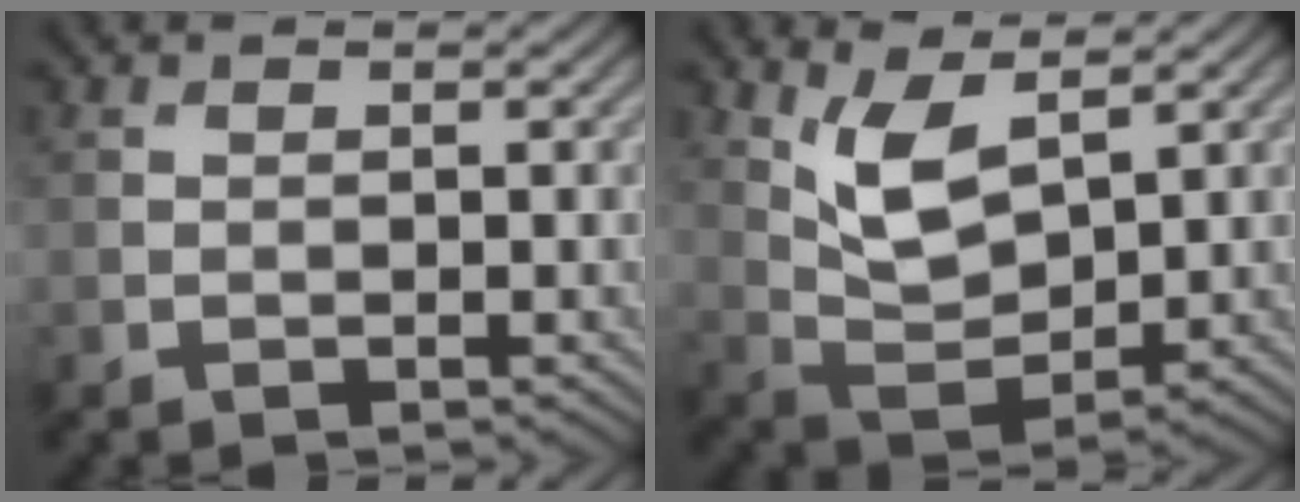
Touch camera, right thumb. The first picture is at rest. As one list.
[{"total": 6.9, "force": [3.7, 2.9, 5.0], "torque": [-0.113, -0.007, 0.079]}]